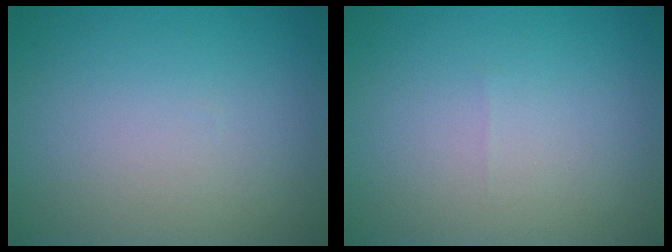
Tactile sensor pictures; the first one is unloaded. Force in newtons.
{"total": 0.0}